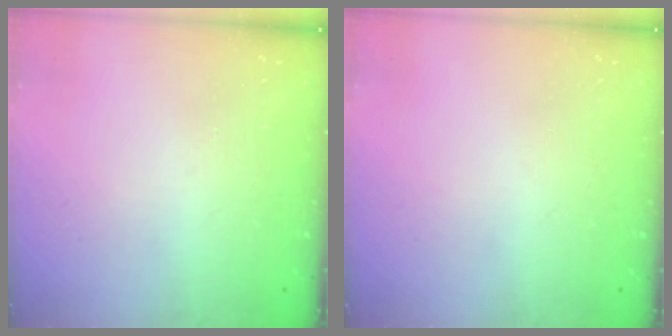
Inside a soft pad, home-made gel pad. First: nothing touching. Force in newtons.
{"total": 0.0}